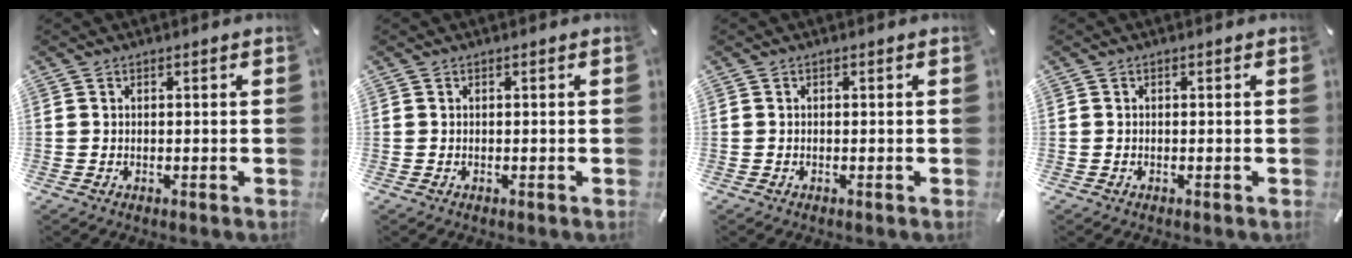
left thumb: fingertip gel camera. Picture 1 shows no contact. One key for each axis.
{"total": 0.0}
{"total": 0.0}
{"total": 0.0}